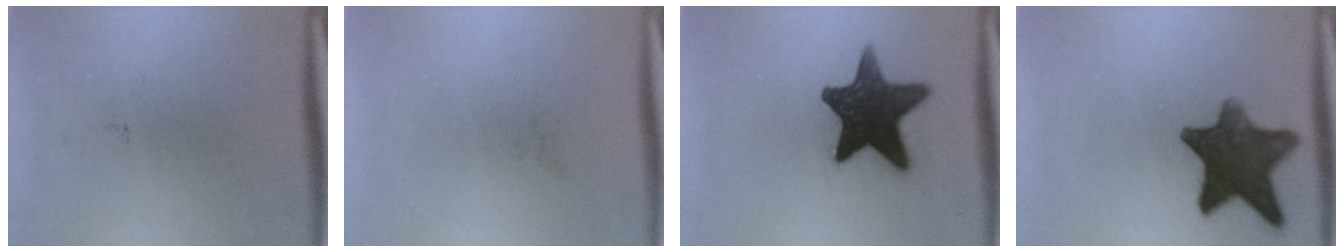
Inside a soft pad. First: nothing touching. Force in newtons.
{"total": 0.0}
{"total": 14.9}
{"total": 12.5}